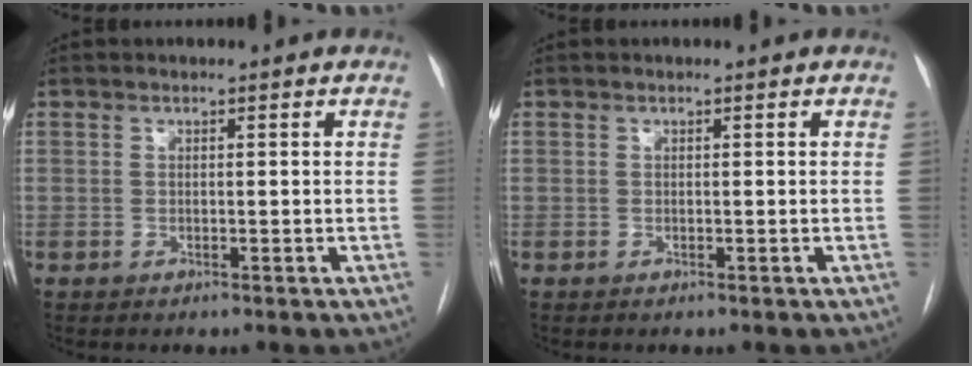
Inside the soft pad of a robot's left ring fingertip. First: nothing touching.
{"total": 0.0}